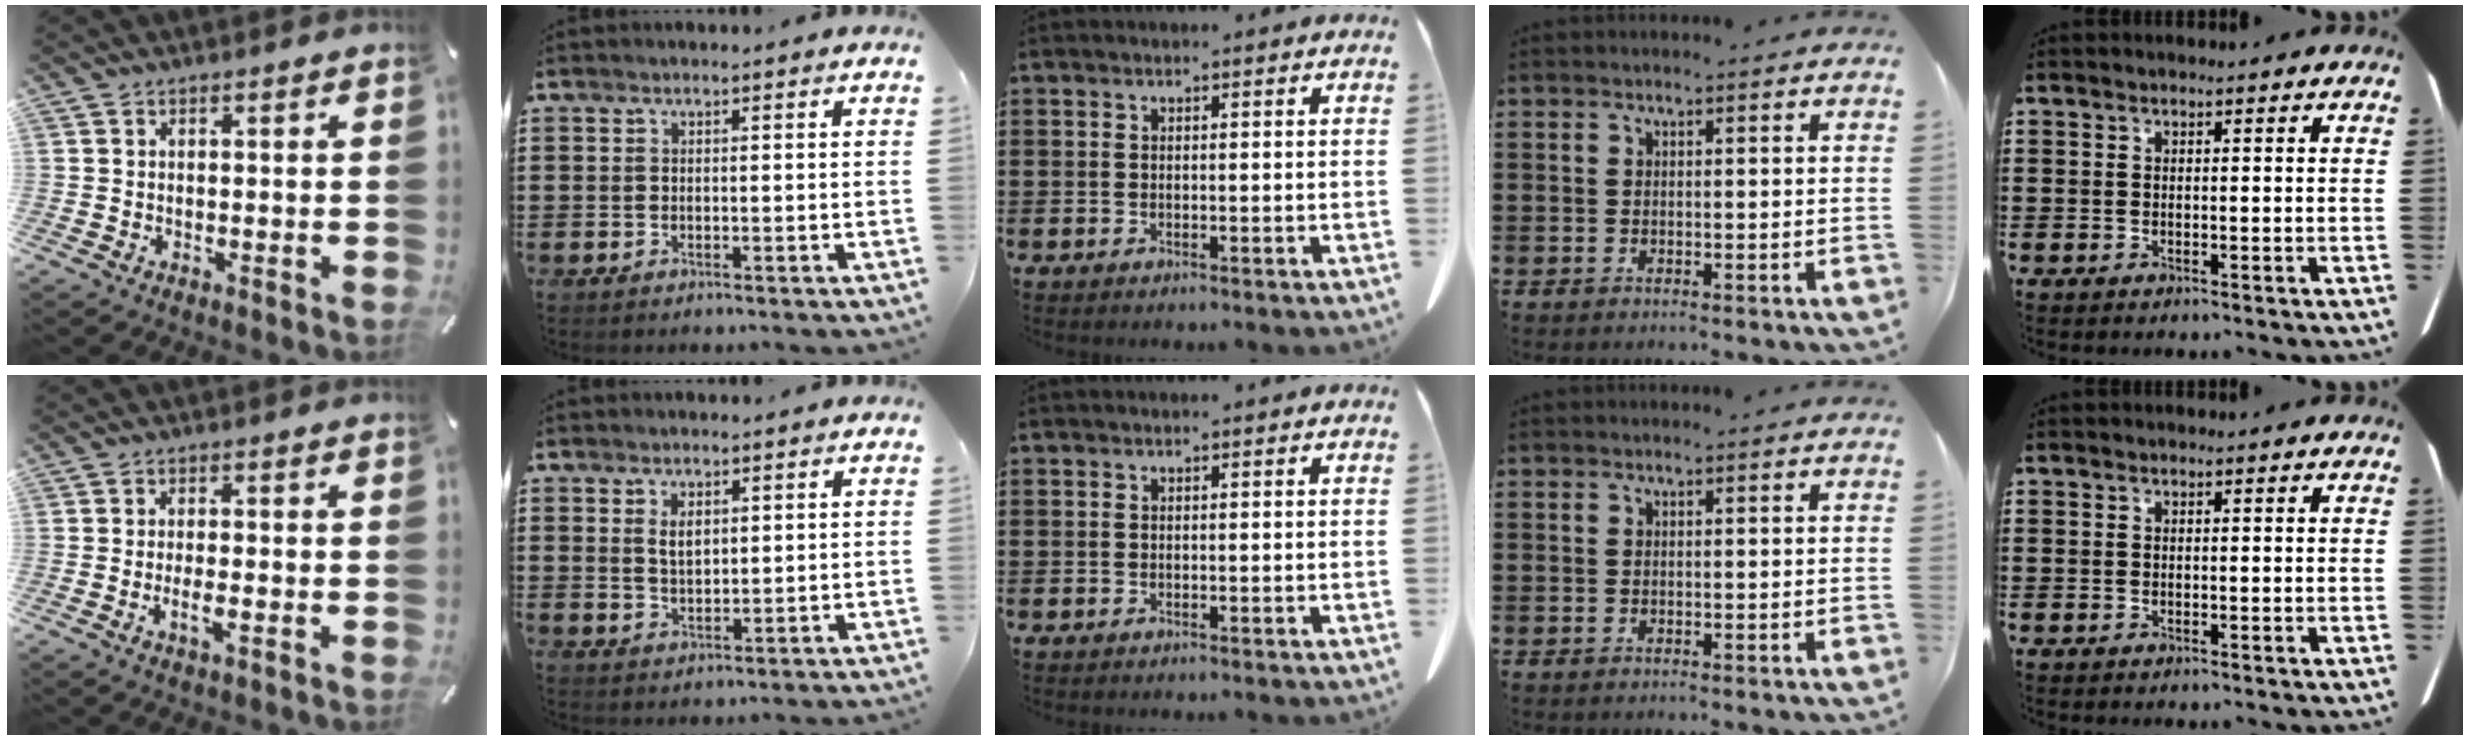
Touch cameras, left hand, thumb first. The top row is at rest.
{"thumb": {"total": 3.8, "force": [-1.2, 0.8, 3.5], "torque": [-0.064, -0.001, -0.022]}, "index": {"total": 2.7, "force": [1.1, 1.4, 2.0], "torque": [-0.035, 0.002, 0.018]}}